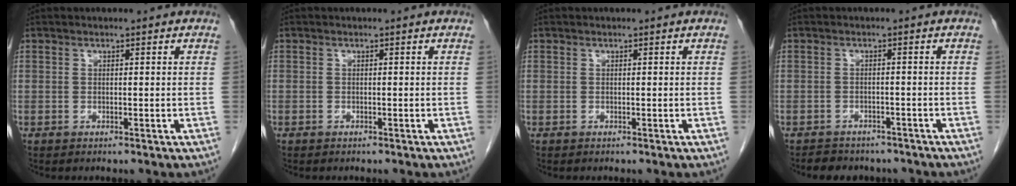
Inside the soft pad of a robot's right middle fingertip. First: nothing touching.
{"total": 0.0}
{"total": 0.0}
{"total": 6.6, "force": [-5.8, 2.9, 1.5], "torque": [-0.021, 0.006, -0.070]}